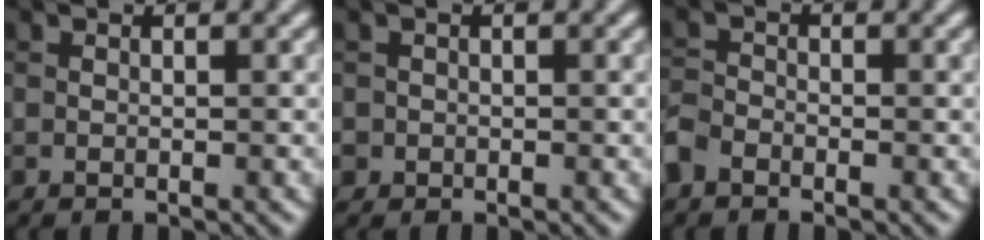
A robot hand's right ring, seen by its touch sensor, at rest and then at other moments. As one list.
[{"total": 0.8, "force": [-0.2, 0.8, -0.1], "torque": [0.011, -0.004, -0.004]}, {"total": 2.1, "force": [-1.6, 1.3, 0.7], "torque": [-0.016, 0.003, -0.042]}]